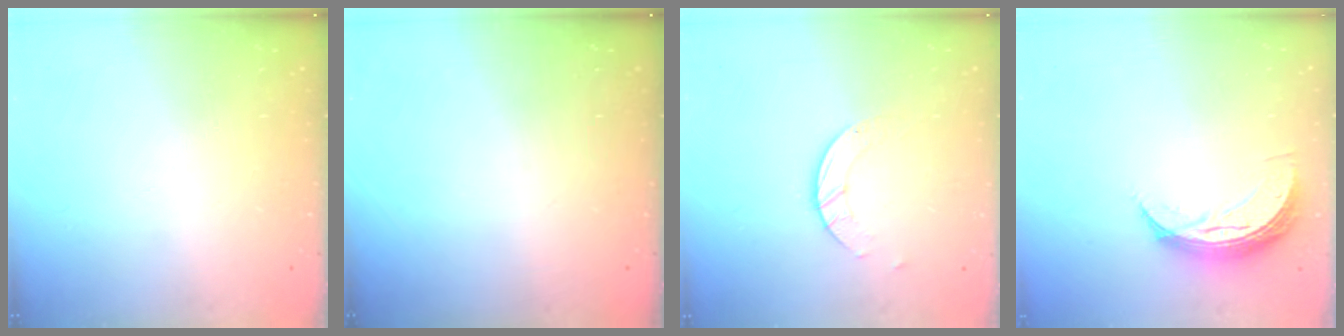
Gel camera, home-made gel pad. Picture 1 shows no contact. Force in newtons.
{"total": 0.0}
{"total": 2.8, "press": 2.8, "slide": 0.3}
{"total": 7.6, "press": 7.6, "slide": 0.7}